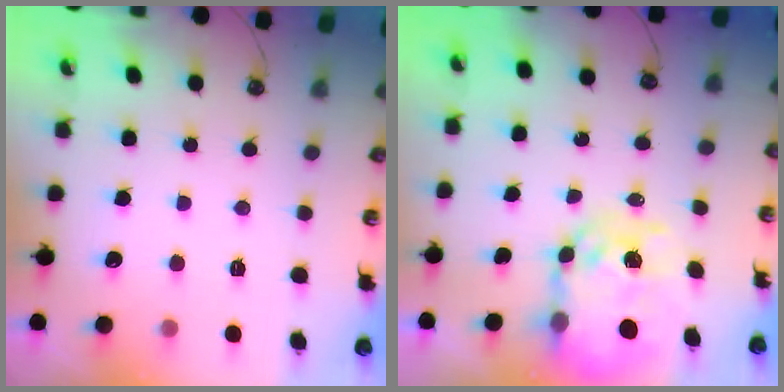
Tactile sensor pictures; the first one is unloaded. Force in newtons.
{"total": 10.6, "press": 10.5, "slide": 0.9}